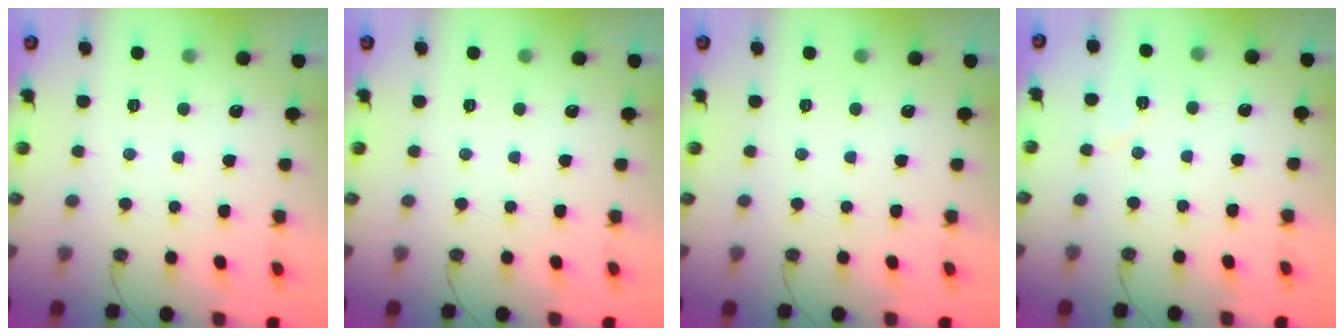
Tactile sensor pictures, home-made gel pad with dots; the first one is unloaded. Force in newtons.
{"total": 0.0}
{"total": 0.0}
{"total": 5.2, "press": 5.1, "slide": 1.0}